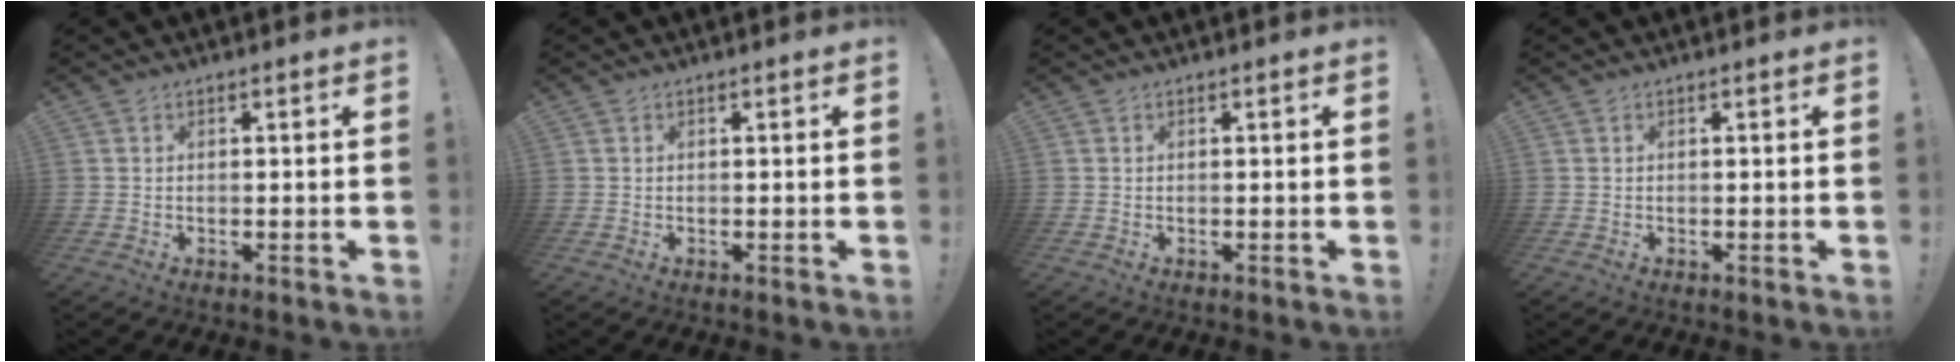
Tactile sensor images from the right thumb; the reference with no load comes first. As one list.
[{"total": 0.0}, {"total": 0.0}, {"total": 0.0}]